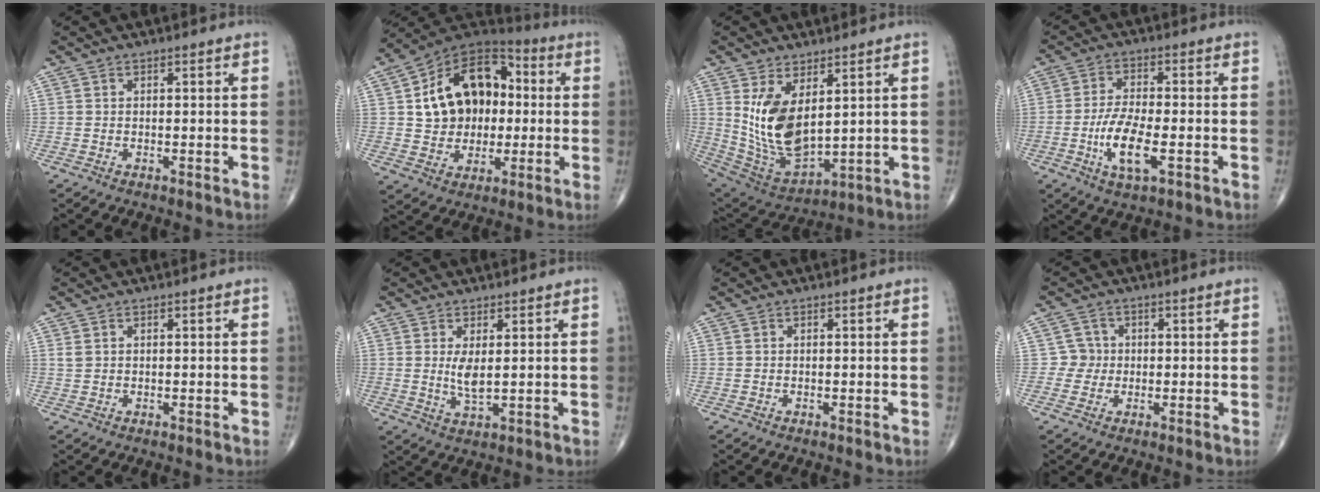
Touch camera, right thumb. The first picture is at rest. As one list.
[{"total": 19.1, "force": [2.1, 14.0, 12.9], "torque": [-0.164, 0.030, 0.033]}, {"total": 14.0, "force": [3.6, 7.3, 11.4], "torque": [-0.203, -0.025, 0.096]}, {"total": 8.9, "force": [-2.6, 3.2, 7.8], "torque": [-0.157, 0.006, -0.048]}, {"total": 1.0, "force": [0.4, 0.7, 0.5], "torque": [-0.011, 0.004, 0.012]}, {"total": 4.0, "force": [0.8, 1.3, 3.6], "torque": [-0.070, -0.016, 0.023]}, {"total": 0.0}, {"total": 2.9, "force": [-0.1, 2.9, -0.1], "torque": [0.026, 0.009, -0.009]}]